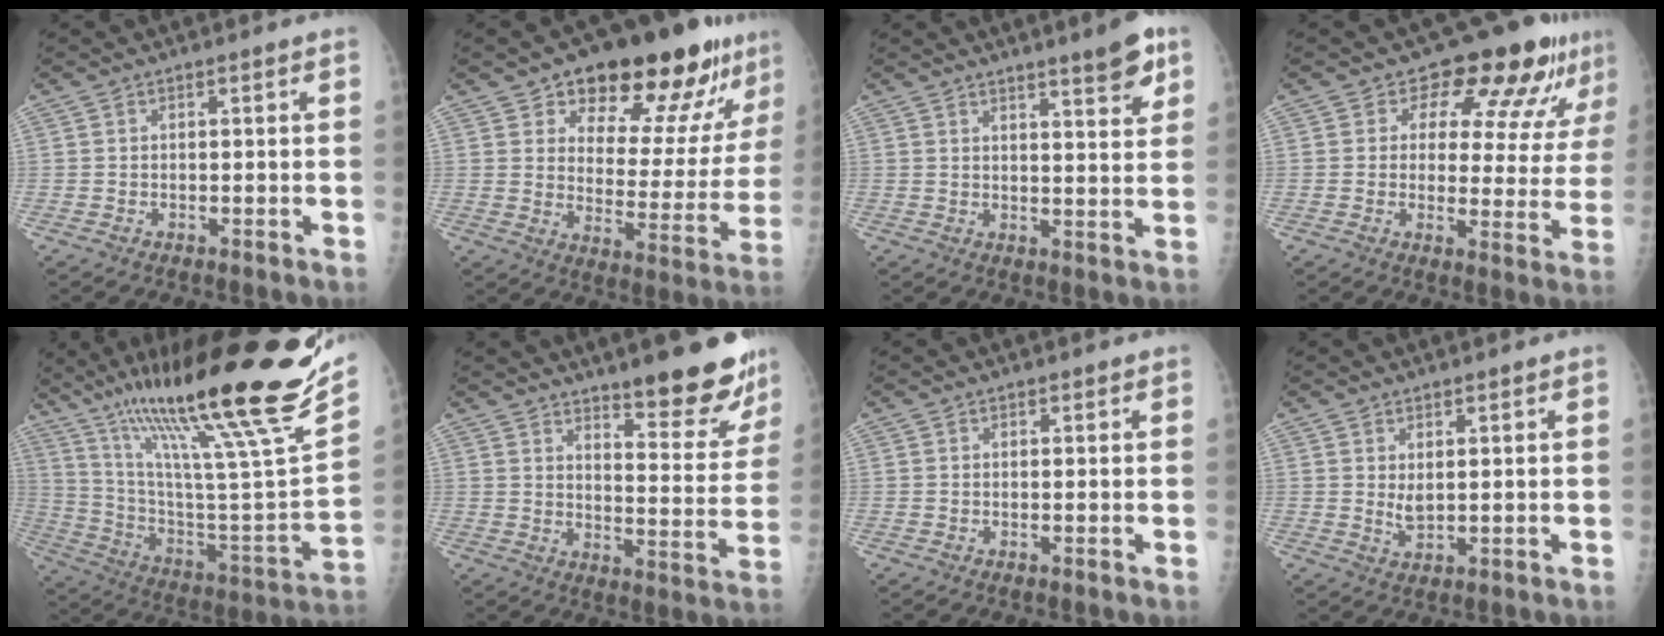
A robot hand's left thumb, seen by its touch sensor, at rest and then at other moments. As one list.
[{"total": 21.3, "force": [14.4, 9.0, 12.7], "torque": [-0.125, -0.067, 0.203]}, {"total": 7.1, "force": [4.6, 1.1, 5.3], "torque": [-0.063, -0.029, 0.063]}, {"total": 13.7, "force": [9.3, 6.9, 7.4], "torque": [-0.043, -0.047, 0.103]}, {"total": 35.8, "force": [24.7, 4.0, 25.6], "torque": [-0.381, -0.090, 0.394]}, {"total": 16.3, "force": [12.2, 4.1, 9.9], "torque": [-0.087, -0.092, 0.171]}, {"total": 0.6, "force": [0.5, 0.3, 0.1], "torque": [0.002, -0.005, 0.006]}, {"total": 2.8, "force": [1.3, 1.4, 2.1], "torque": [-0.032, -0.016, 0.029]}]